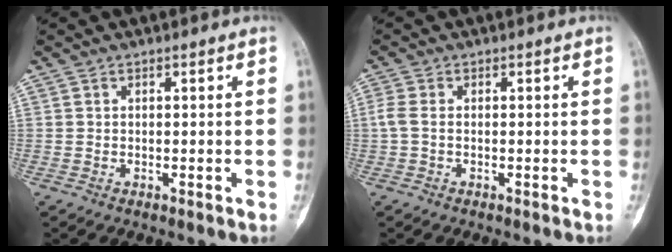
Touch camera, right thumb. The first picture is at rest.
{"total": 2.6, "force": [-0.3, 1.2, 2.3], "torque": [-0.056, -0.001, -0.011]}